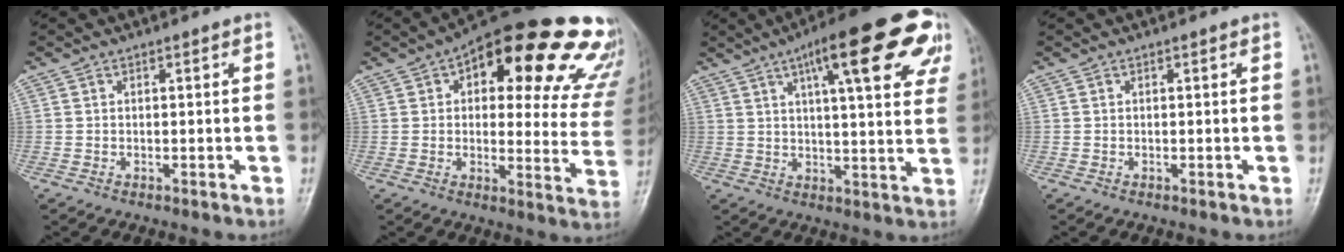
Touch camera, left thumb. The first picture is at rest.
{"total": 27.5, "force": [14.9, 11.0, 20.4], "torque": [-0.211, -0.016, 0.178]}
{"total": 21.4, "force": [10.9, 5.5, 17.5], "torque": [-0.221, -0.012, 0.139]}
{"total": 0.0}